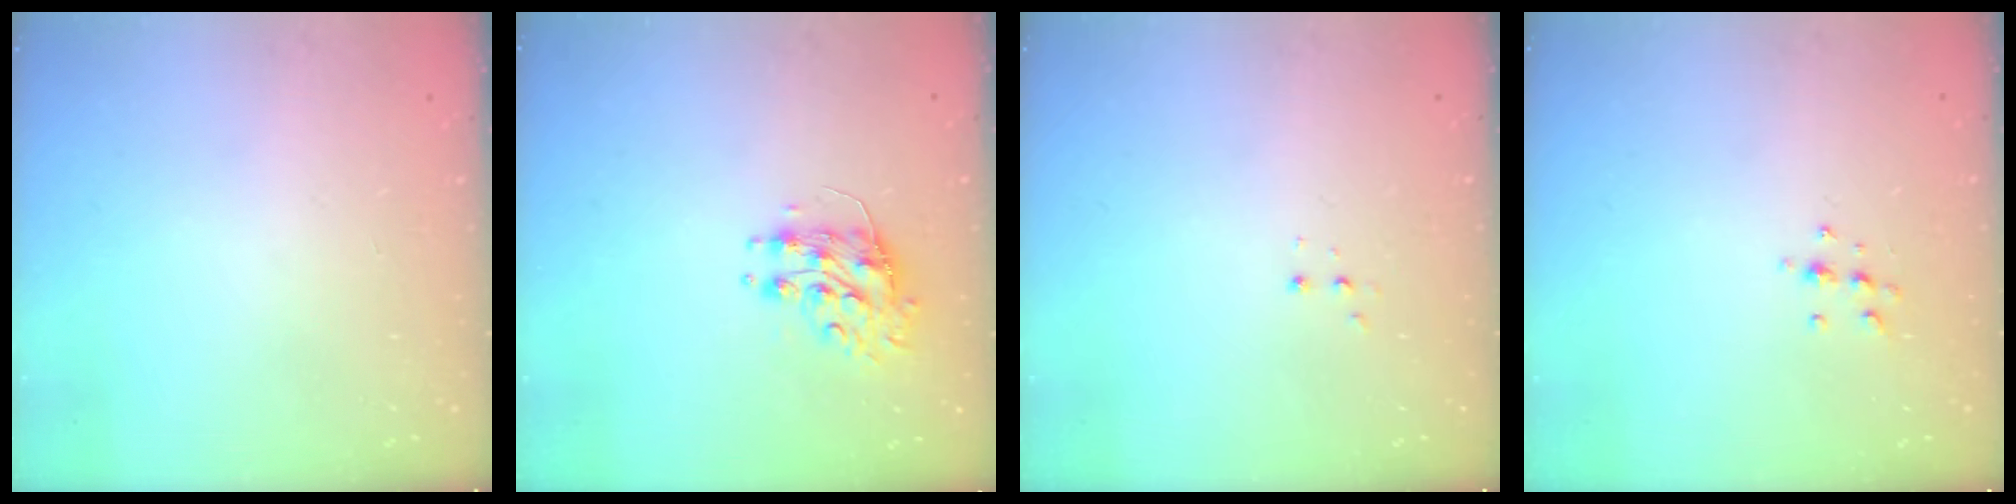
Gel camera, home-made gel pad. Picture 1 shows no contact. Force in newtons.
{"total": 8.5, "press": 8.5, "slide": 0.2}
{"total": 2.8, "press": 2.7, "slide": 0.5}
{"total": 5.9, "press": 5.8, "slide": 1.2}